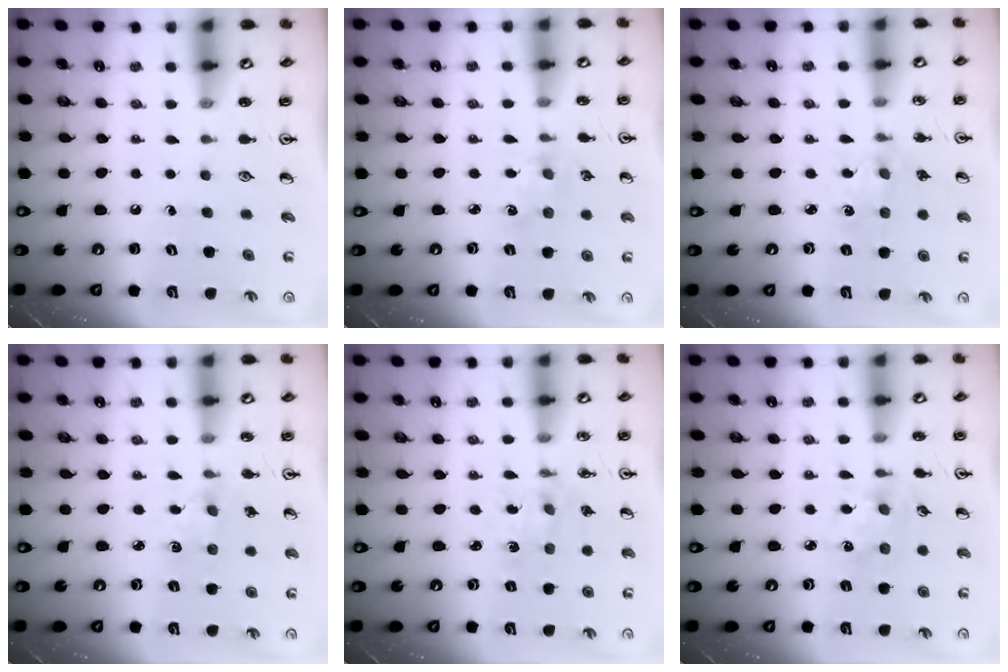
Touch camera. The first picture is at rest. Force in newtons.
{"total": 1.8, "press": 1.7, "slide": 0.2}
{"total": 1.8, "press": 1.8, "slide": 0.3}
{"total": 2.3, "press": 2.3, "slide": 0.4}
{"total": 1.5, "press": 1.5, "slide": 0.3}
{"total": 1.7, "press": 1.7, "slide": 0.3}